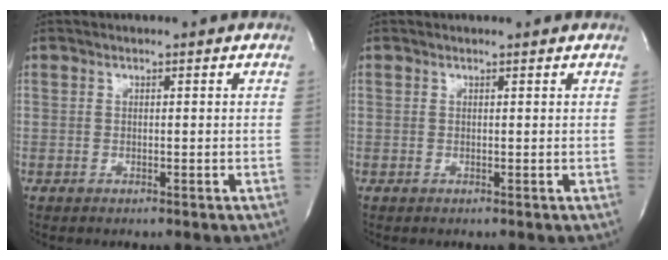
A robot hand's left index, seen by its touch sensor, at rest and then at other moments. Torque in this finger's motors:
{"motor_torque": [0.05, -0.06, -0.08, -0.01]}